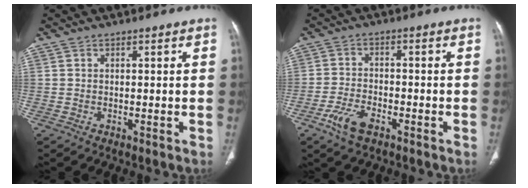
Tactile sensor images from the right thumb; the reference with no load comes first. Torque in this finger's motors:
{"motor_torque": [-0.03, 0.20, 0.42, -0.22, -0.01]}